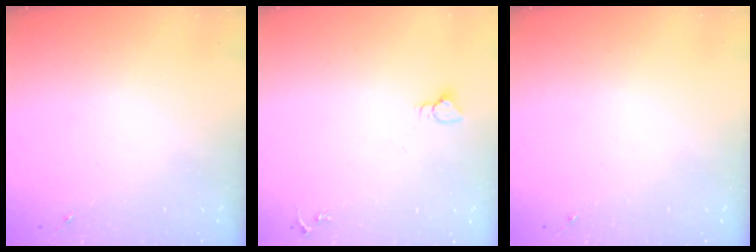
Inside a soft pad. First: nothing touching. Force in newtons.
{"total": 2.7, "press": 2.7, "slide": 0.1}
{"total": 0.0}